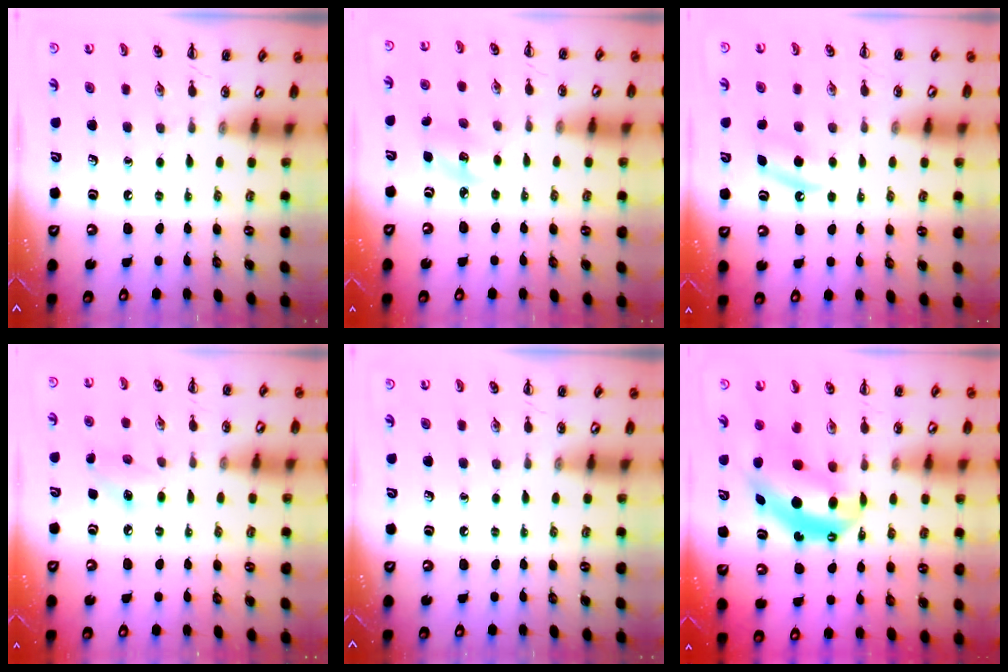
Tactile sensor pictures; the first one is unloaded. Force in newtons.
{"total": 4.9, "press": 4.7, "slide": 1.4}
{"total": 6.1, "press": 5.8, "slide": 1.8}
{"total": 5.6, "press": 5.4, "slide": 1.4}
{"total": 0.0}
{"total": 8.2, "press": 8.0, "slide": 2.0}